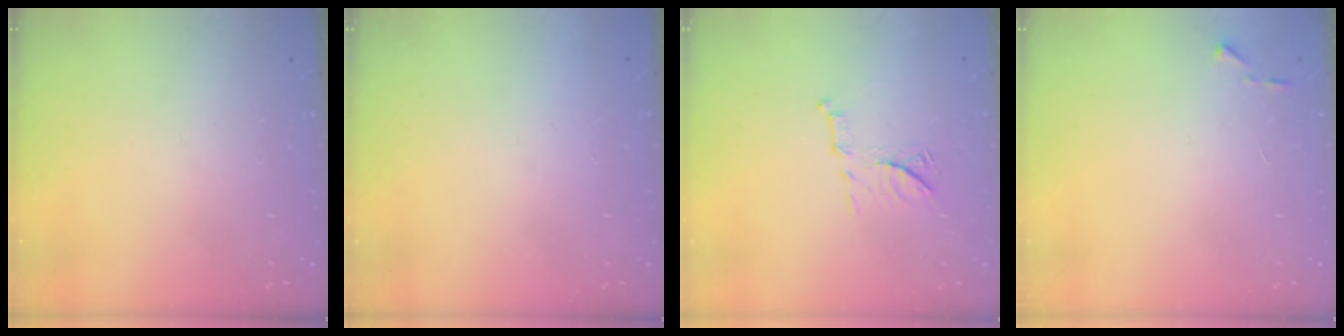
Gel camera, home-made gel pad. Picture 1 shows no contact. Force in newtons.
{"total": 1.6, "press": 1.6, "slide": 0.1}
{"total": 8.6, "press": 8.5, "slide": 1.1}
{"total": 4.1, "press": 4.0, "slide": 0.5}